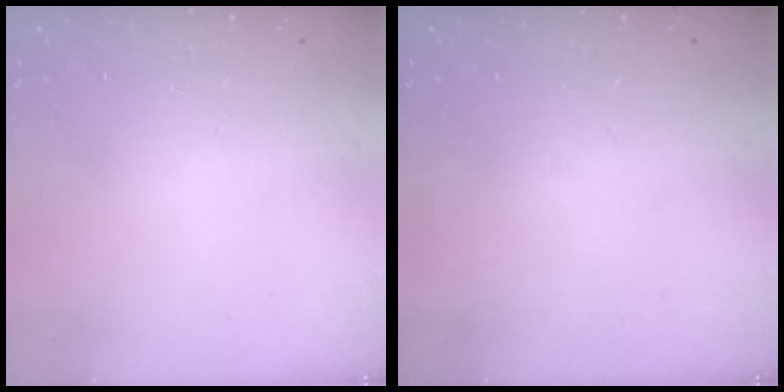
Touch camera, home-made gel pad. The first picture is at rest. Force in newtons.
{"total": 0.0}